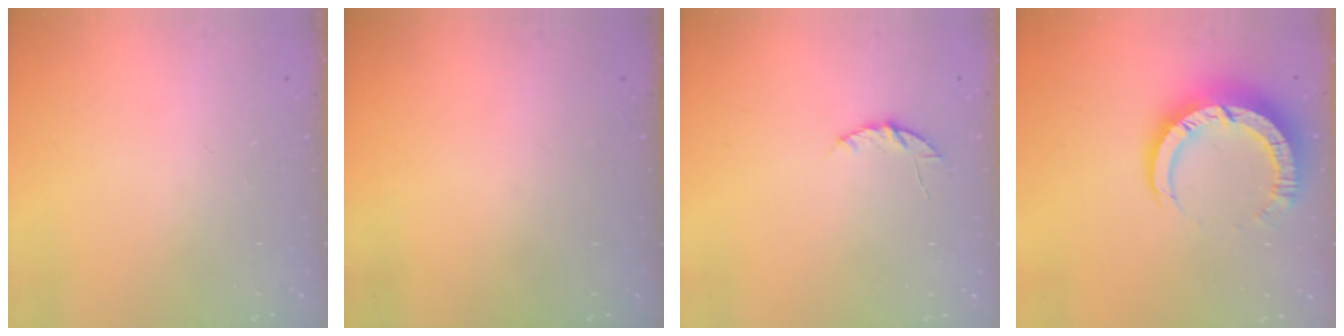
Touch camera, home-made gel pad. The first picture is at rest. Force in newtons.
{"total": 0.0}
{"total": 4.2, "press": 4.2, "slide": 0.5}
{"total": 10.4, "press": 10.4, "slide": 1.1}